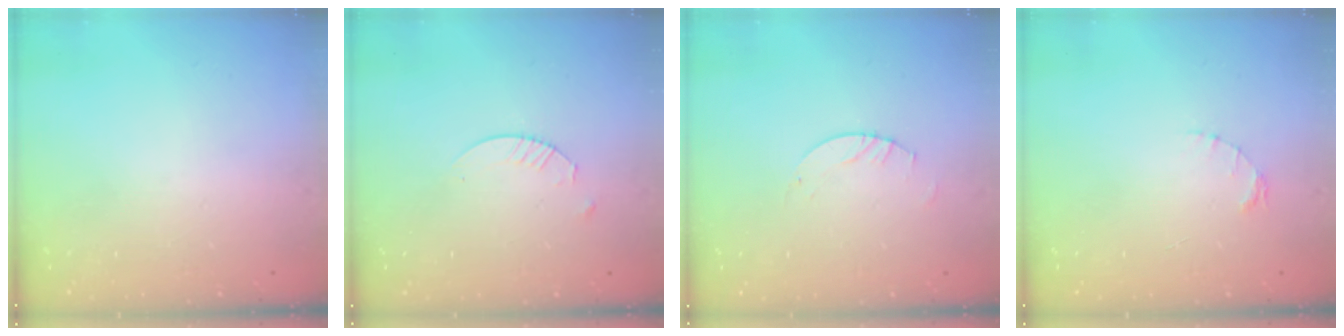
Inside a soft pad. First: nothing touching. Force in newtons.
{"total": 2.4, "press": 2.4, "slide": 0.3}
{"total": 2.0, "press": 2.0, "slide": 0.2}
{"total": 1.6, "press": 1.5, "slide": 0.3}